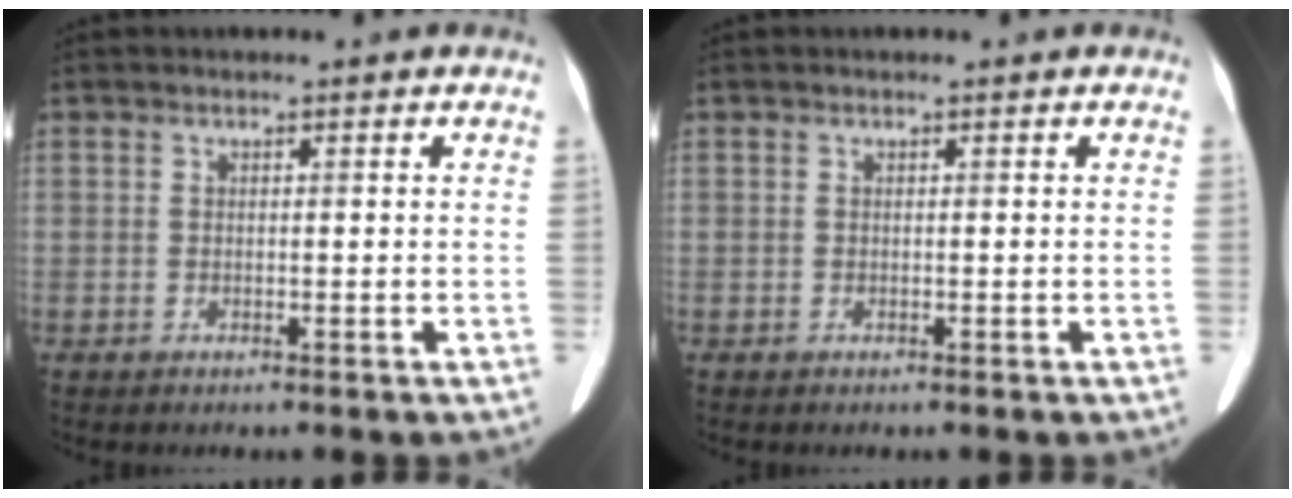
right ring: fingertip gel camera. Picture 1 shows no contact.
{"total": 0.0}